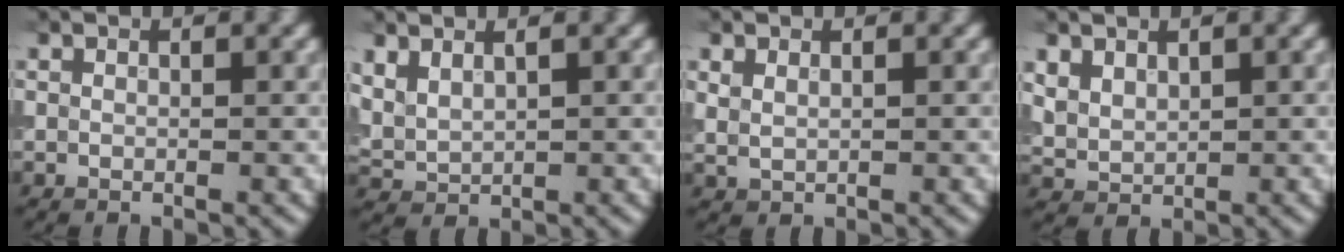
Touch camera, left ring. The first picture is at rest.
{"total": 2.0, "force": [1.2, 1.1, 1.2], "torque": [-0.035, 0.000, 0.030]}
{"total": 1.1, "force": [0.6, 0.6, 0.7], "torque": [-0.020, -0.002, 0.016]}
{"total": 2.3, "force": [1.2, 1.5, 1.1], "torque": [-0.032, -0.004, 0.029]}